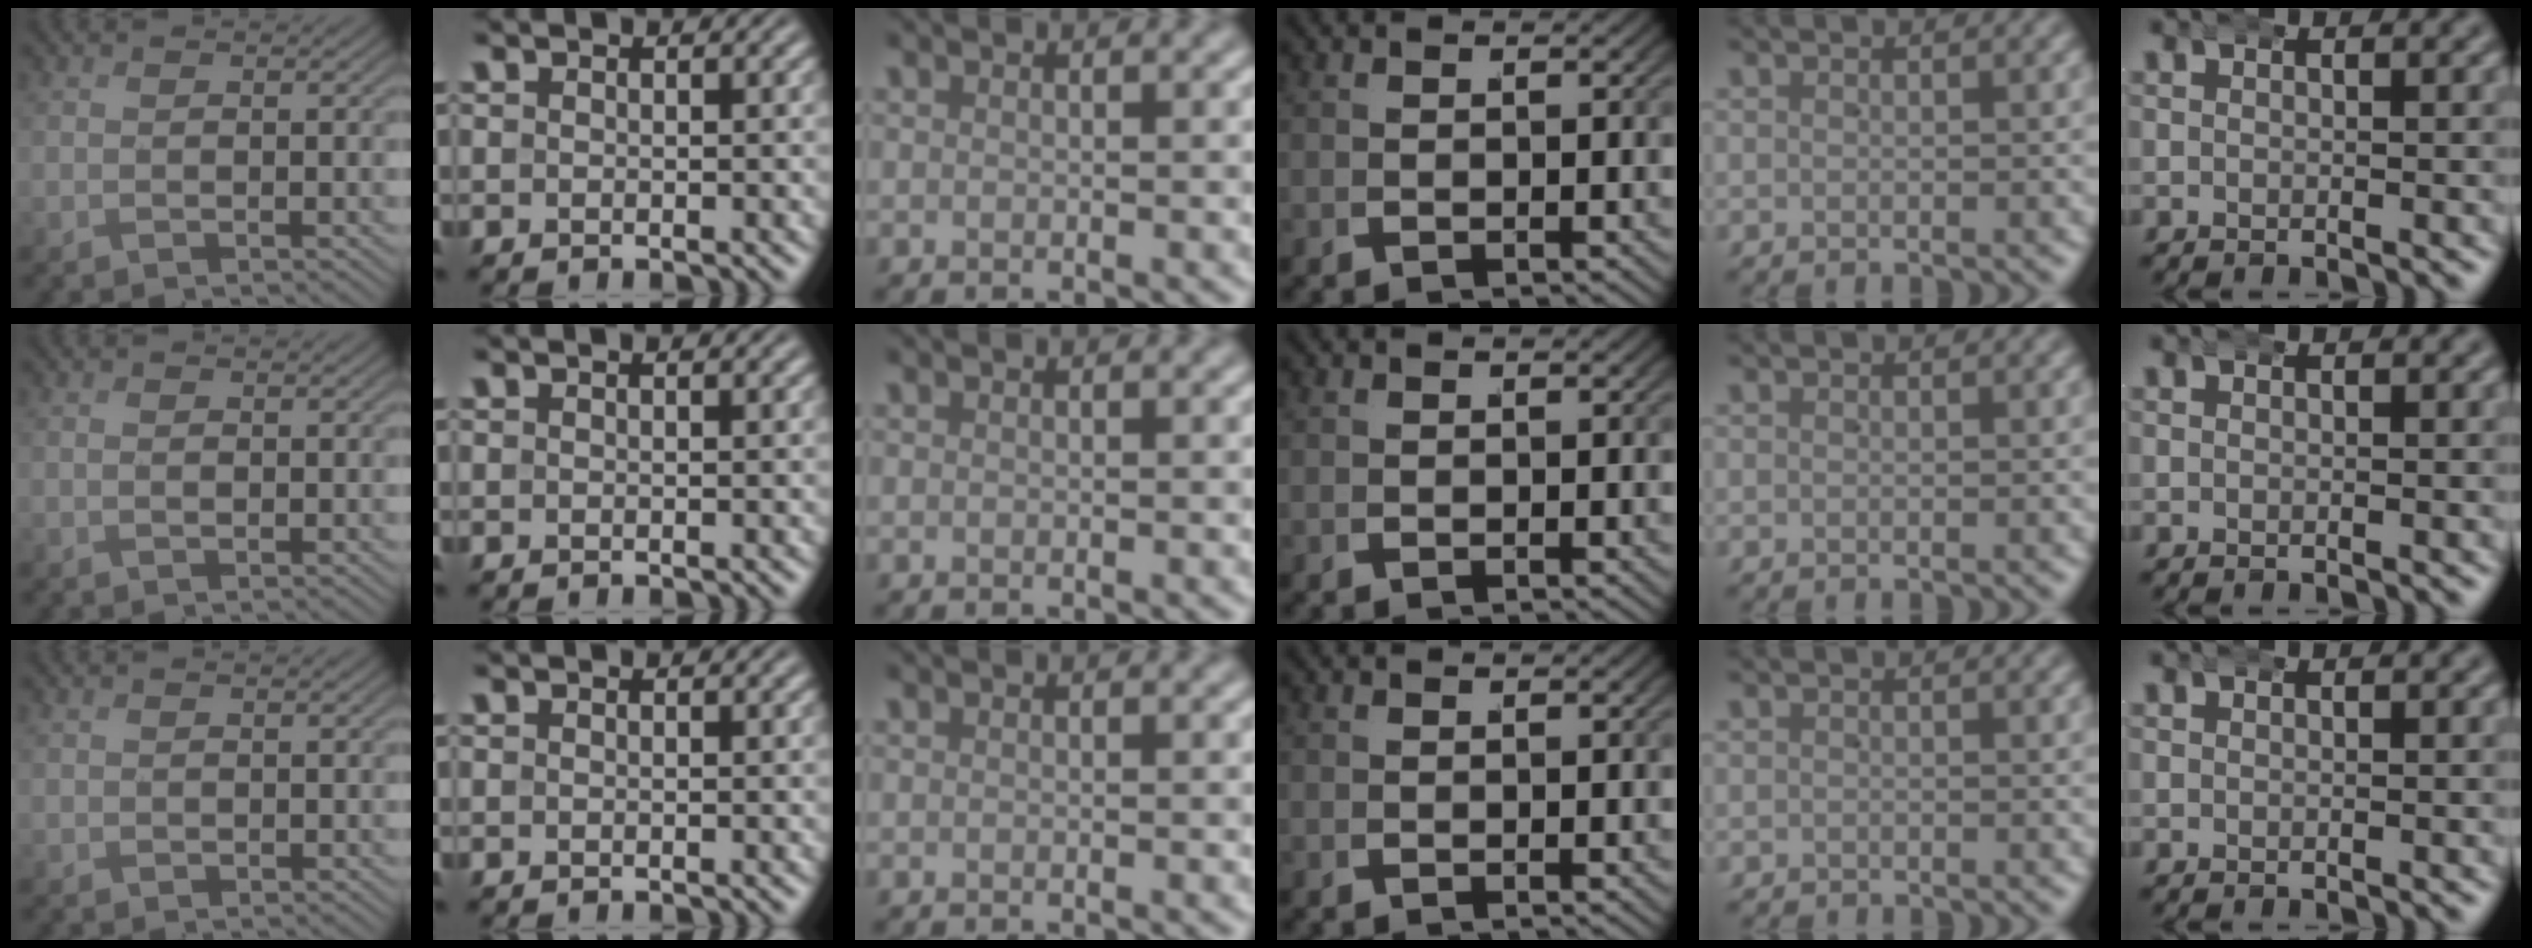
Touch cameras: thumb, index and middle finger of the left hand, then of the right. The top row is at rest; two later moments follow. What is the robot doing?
{"motion": "wrap", "object": "aluminum foil"}